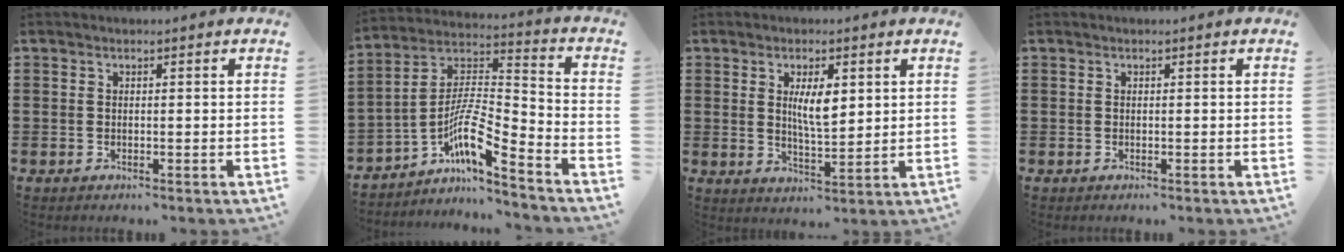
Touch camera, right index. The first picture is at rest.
{"total": 9.2, "force": [-5.6, 1.8, 7.1], "torque": [-0.149, -0.015, -0.112]}
{"total": 5.4, "force": [1.5, 1.6, 4.9], "torque": [-0.092, 0.002, 0.023]}
{"total": 0.0}